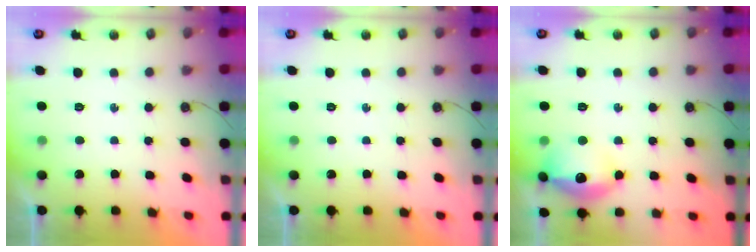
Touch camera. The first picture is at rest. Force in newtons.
{"total": 0.0}
{"total": 14.7, "press": 14.6, "slide": 1.1}